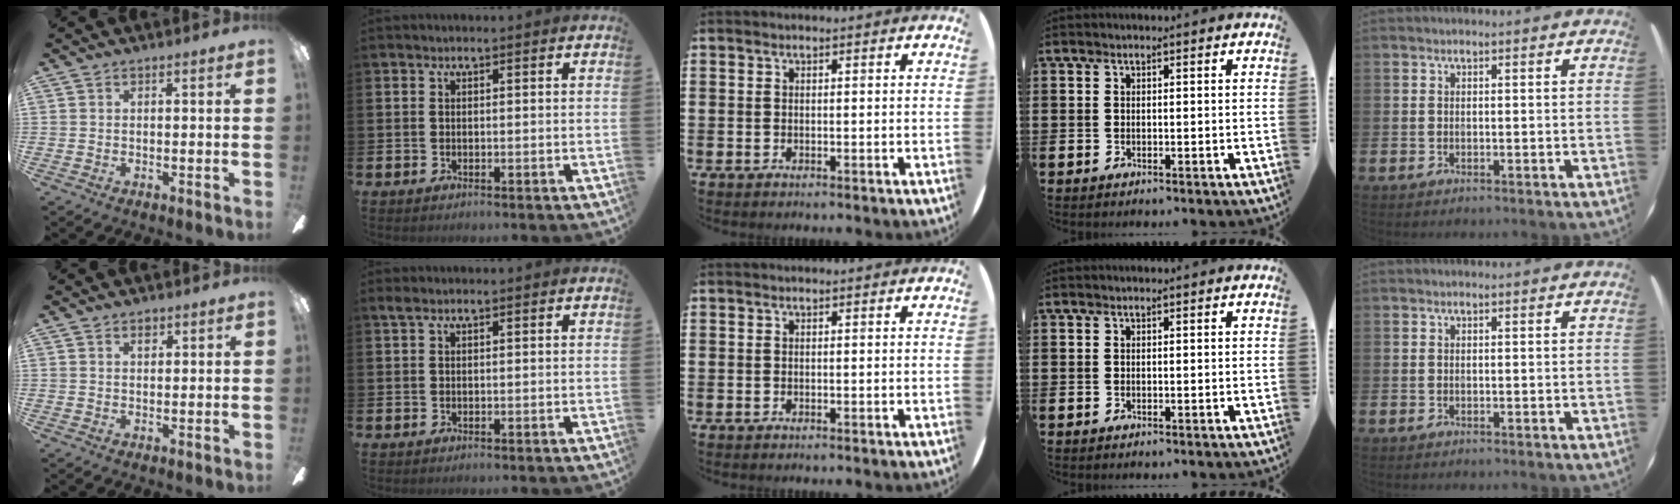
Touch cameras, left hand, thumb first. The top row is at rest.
{"thumb": {"total": 1.6, "force": [1.1, 0.9, 0.8], "torque": [0.000, -0.006, 0.017]}, "index": {"total": 0.9, "force": [0.6, 0.2, 0.6], "torque": [-0.020, 0.007, 0.010]}}